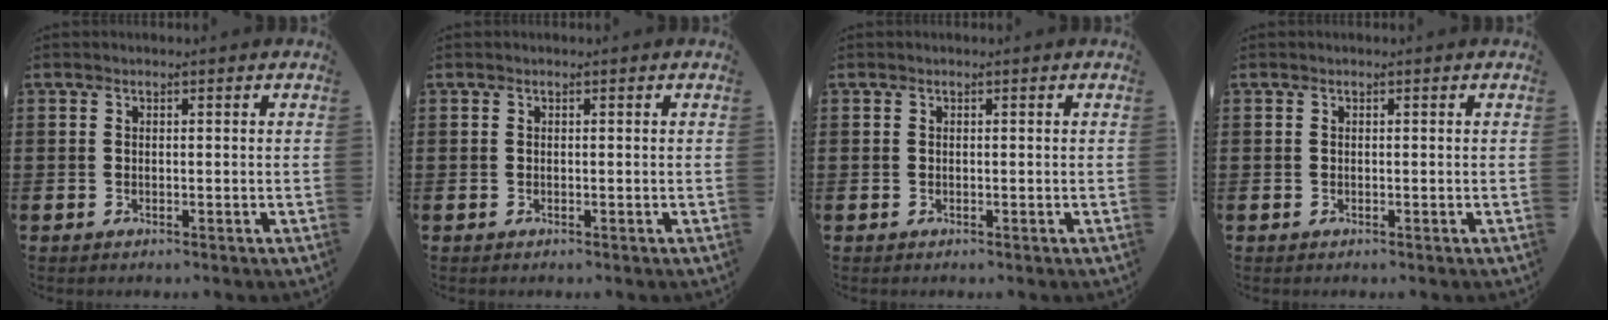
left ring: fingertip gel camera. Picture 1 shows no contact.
{"total": 0.0}
{"total": 0.0}
{"total": 0.0}